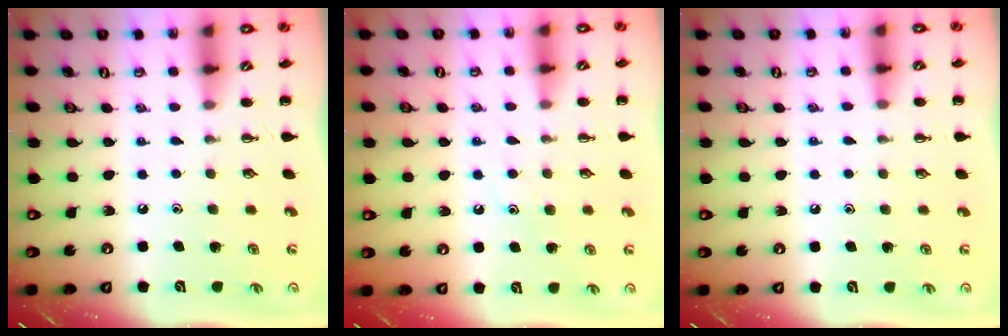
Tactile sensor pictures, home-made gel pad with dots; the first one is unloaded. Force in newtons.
{"total": 6.9, "press": 6.8, "slide": 1.2}
{"total": 7.5, "press": 7.1, "slide": 2.3}